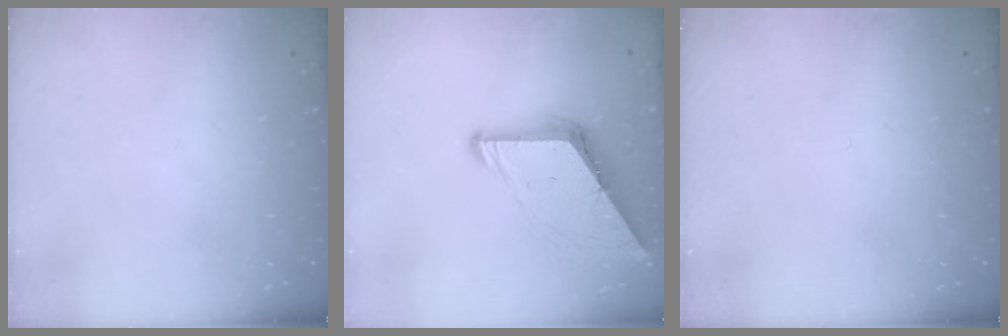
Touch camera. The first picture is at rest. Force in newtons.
{"total": 8.6, "press": 8.6, "slide": 0.9}
{"total": 0.0}